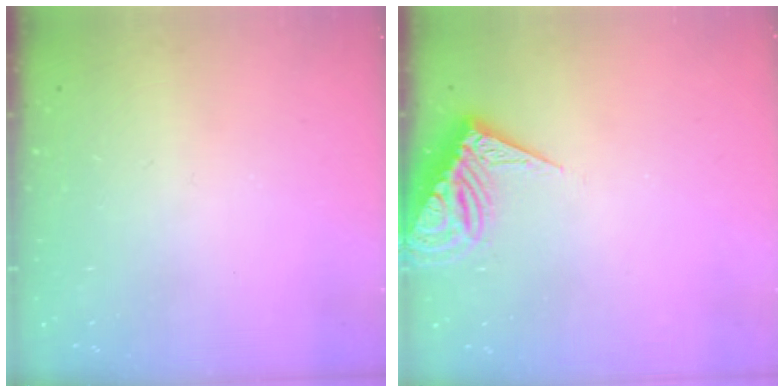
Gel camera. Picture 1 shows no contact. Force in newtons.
{"total": 12.2, "press": 12.2, "slide": 1.2}